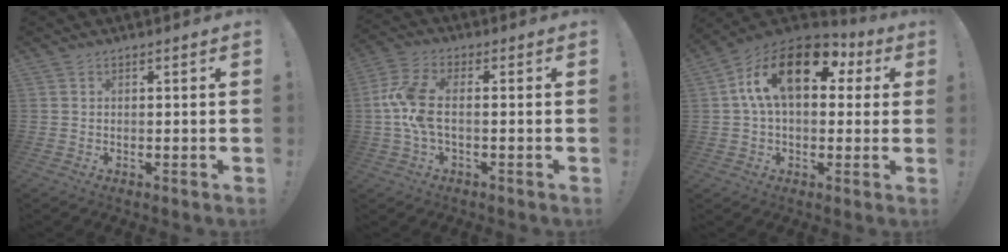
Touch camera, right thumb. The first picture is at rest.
{"total": 9.2, "force": [-0.6, 4.2, 8.1], "torque": [-0.178, 0.003, -0.008]}
{"total": 19.1, "force": [6.1, 10.1, 15.0], "torque": [-0.252, -0.011, 0.099]}